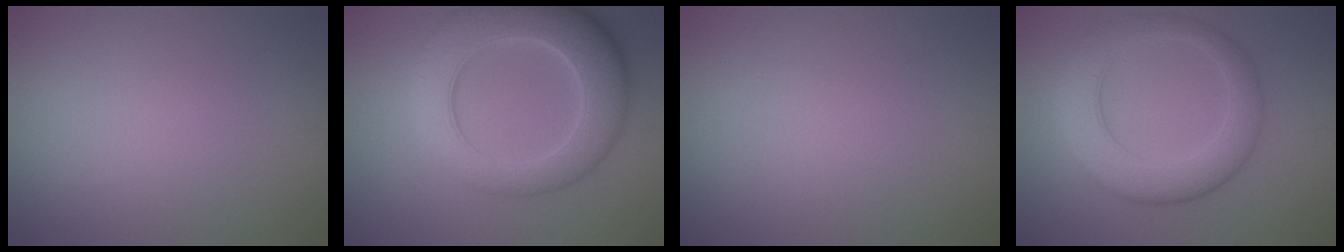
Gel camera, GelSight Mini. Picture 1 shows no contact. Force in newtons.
{"total": 9.4, "press": 9.4, "slide": 0.4}
{"total": 0.0}
{"total": 6.4, "press": 6.4, "slide": 0.4}